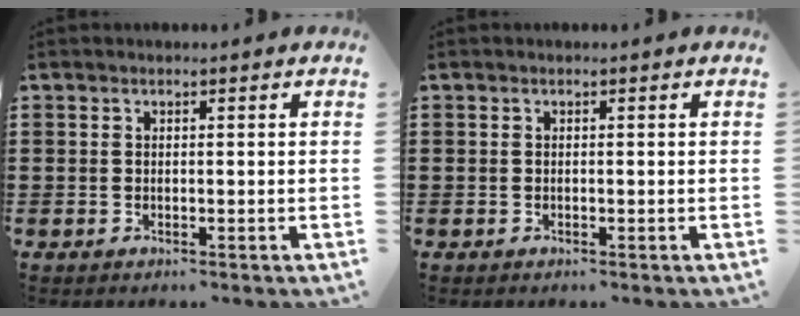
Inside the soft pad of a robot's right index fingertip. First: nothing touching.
{"total": 0.0}